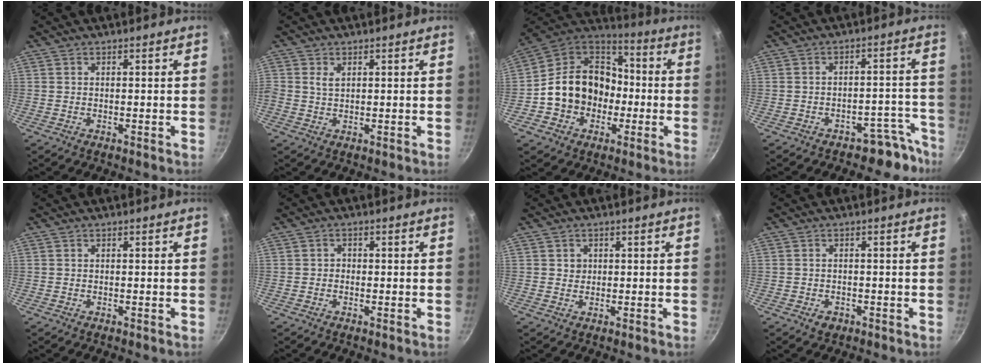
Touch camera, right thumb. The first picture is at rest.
{"total": 1.9, "force": [0.7, 1.3, 1.3], "torque": [-0.023, -0.001, 0.013]}
{"total": 17.8, "force": [-2.6, 14.8, 9.5], "torque": [-0.136, 0.056, -0.049]}
{"total": 6.9, "force": [-5.7, 3.7, 1.4], "torque": [0.053, 0.078, -0.066]}
{"total": 0.0}
{"total": 1.1, "force": [-0.3, 1.0, 0.4], "torque": [-0.002, 0.003, -0.008]}
{"total": 1.7, "force": [0.4, 1.5, 0.4], "torque": [0.001, 0.002, 0.005]}
{"total": 2.2, "force": [-1.1, 1.7, 1.0], "torque": [-0.016, 0.008, -0.011]}